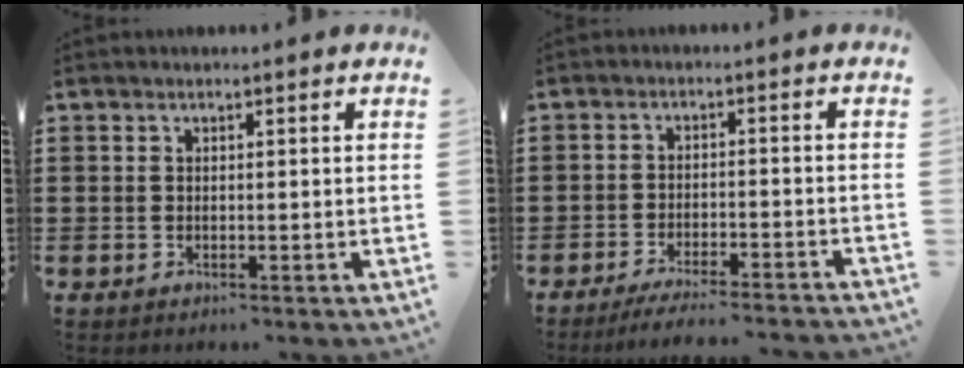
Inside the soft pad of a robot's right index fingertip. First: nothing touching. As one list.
[{"total": 3.8, "force": [-3.6, -0.2, 1.3], "torque": [-0.021, -0.005, -0.071]}]